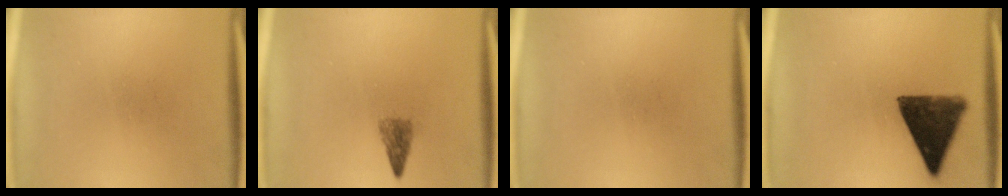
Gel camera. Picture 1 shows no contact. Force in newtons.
{"total": 2.2}
{"total": 0.0}
{"total": 11.5}